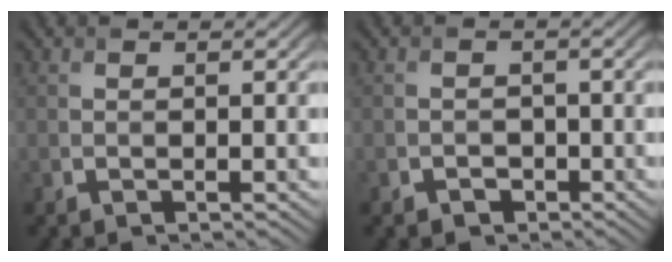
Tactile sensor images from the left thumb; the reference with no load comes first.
{"total": 1.5, "force": [-0.9, 1.1, -0.2], "torque": [0.010, -0.003, -0.018]}